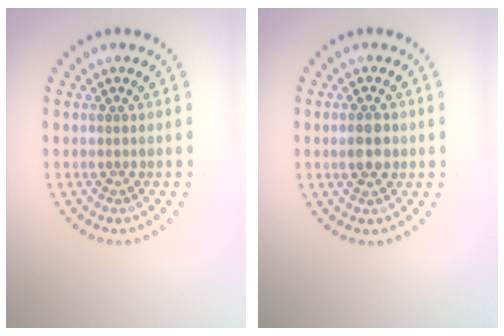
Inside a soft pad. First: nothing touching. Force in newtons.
{"total": 2.7, "press": 2.7, "slide": 0.3}